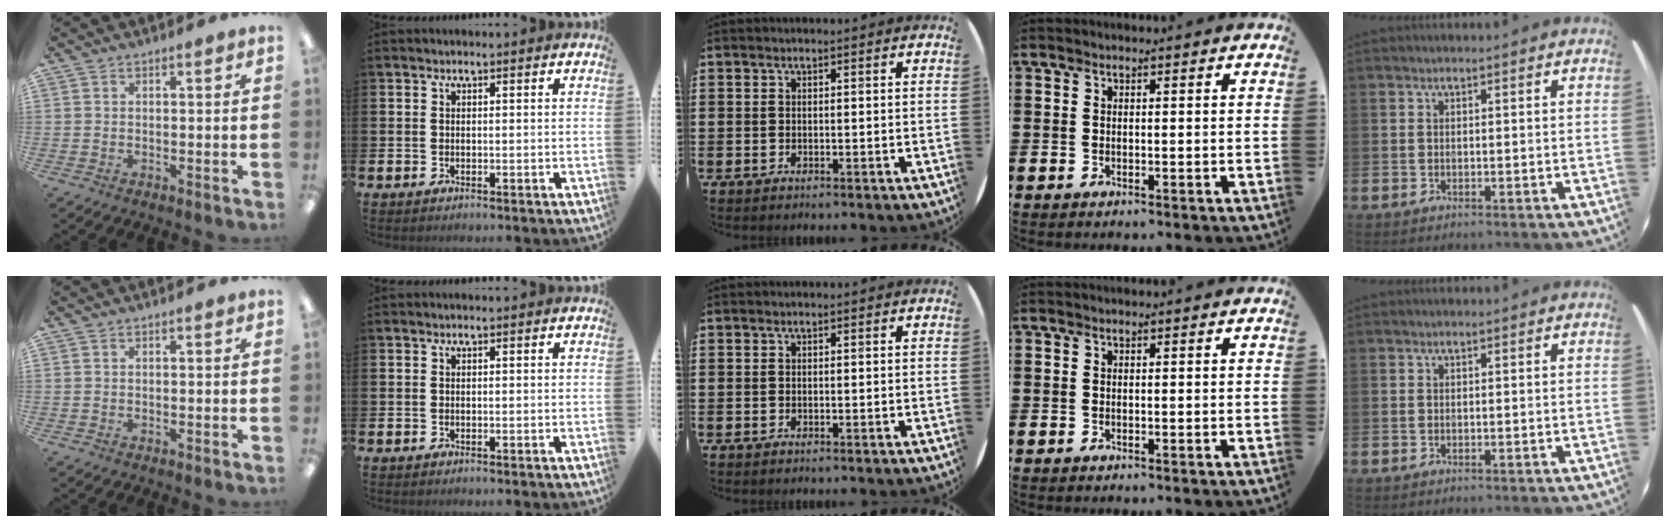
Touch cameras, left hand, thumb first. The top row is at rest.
{}